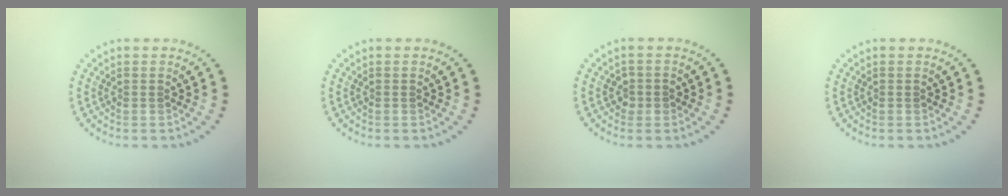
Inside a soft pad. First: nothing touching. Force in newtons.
{"total": 0.0}
{"total": 1.2, "press": 1.2, "slide": 0.3}
{"total": 0.0}